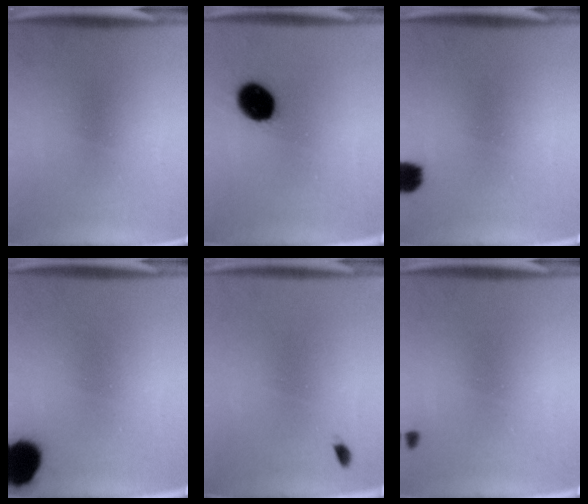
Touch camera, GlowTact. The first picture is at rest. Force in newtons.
{"total": 11.5}
{"total": 3.8}
{"total": 11.4}
{"total": 0.7}
{"total": 0.6}